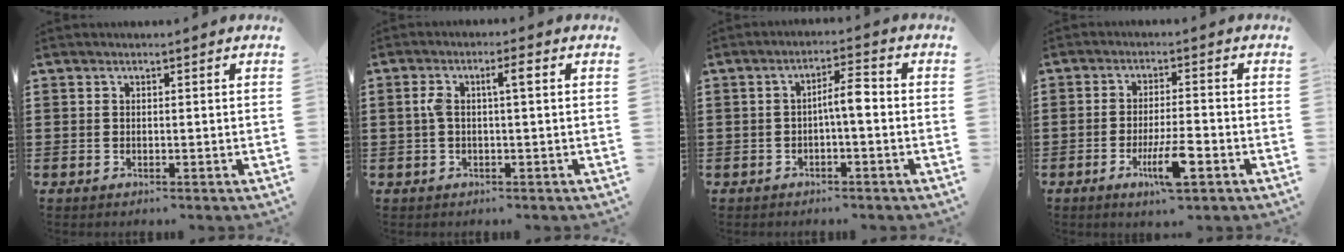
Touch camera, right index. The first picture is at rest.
{"total": 3.6, "force": [0.4, 0.7, 3.5], "torque": [-0.075, 0.004, 0.000]}
{"total": 4.0, "force": [-0.6, 0.7, 3.9], "torque": [-0.072, 0.008, -0.015]}
{"total": 6.9, "force": [-2.9, 1.3, 6.1], "torque": [-0.122, -0.012, -0.054]}